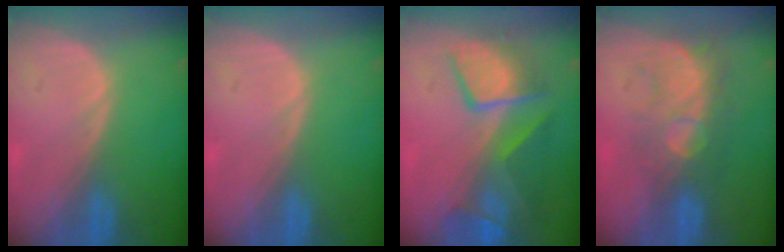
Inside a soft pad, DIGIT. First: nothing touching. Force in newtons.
{"total": 0.0}
{"total": 10.0, "press": 8.6, "slide": 5.1}
{"total": 8.8, "press": 7.6, "slide": 4.5}